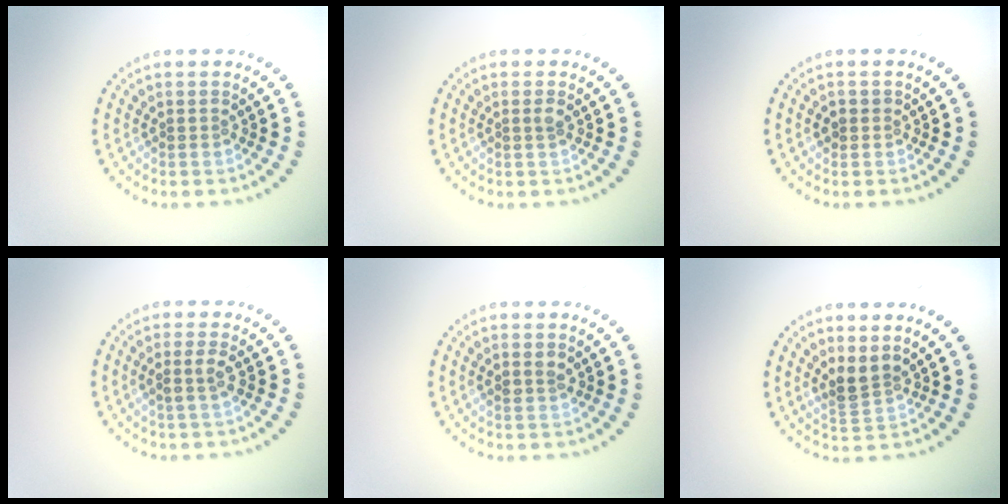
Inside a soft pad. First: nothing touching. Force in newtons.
{"total": 0.8, "press": 0.6, "slide": 0.5}
{"total": 1.0, "press": 1.0, "slide": 0.4}
{"total": 1.5, "press": 1.3, "slide": 0.7}
{"total": 1.4, "press": 1.4, "slide": 0.3}
{"total": 2.4, "press": 1.9, "slide": 1.6}